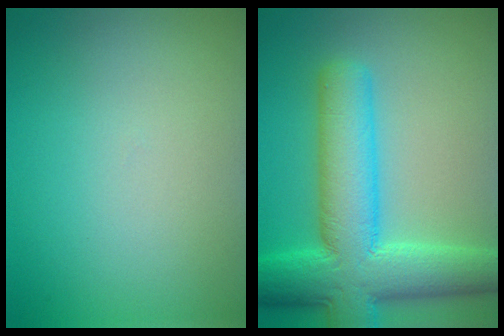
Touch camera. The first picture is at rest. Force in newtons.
{"total": 10.1, "press": 10.1, "slide": 0.6}